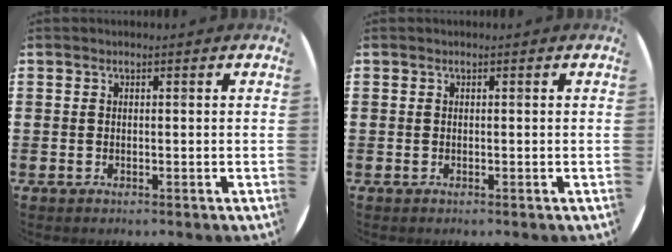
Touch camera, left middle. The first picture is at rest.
{"total": 0.0}